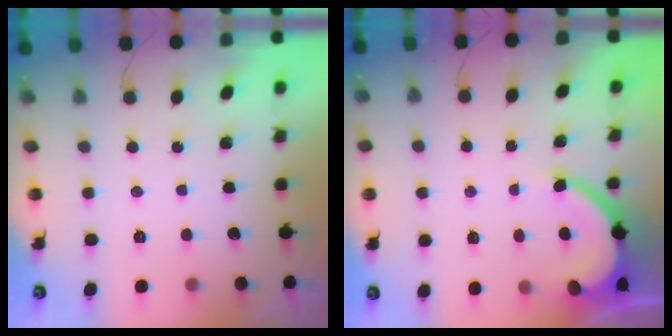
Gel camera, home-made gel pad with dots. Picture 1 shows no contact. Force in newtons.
{"total": 6.3, "press": 6.3, "slide": 0.5}